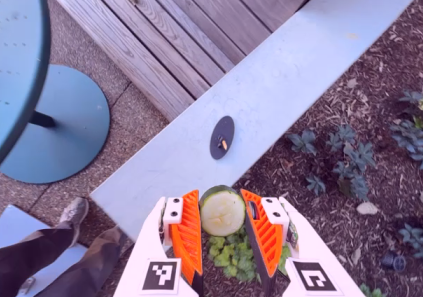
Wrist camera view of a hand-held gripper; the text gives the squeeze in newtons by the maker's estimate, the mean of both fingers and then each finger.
{"total": 9.5, "left": 9.6, "right": 9.4}